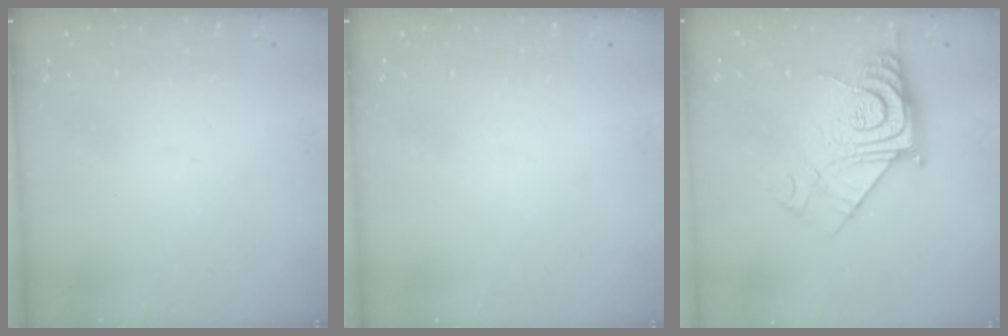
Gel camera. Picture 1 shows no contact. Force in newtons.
{"total": 0.0}
{"total": 15.3, "press": 15.2, "slide": 1.1}